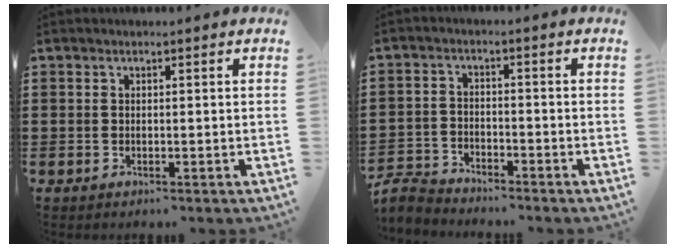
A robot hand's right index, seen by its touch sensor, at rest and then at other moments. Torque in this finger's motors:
{"motor_torque": [-1.13, 1.01, -1.05, -0.21]}